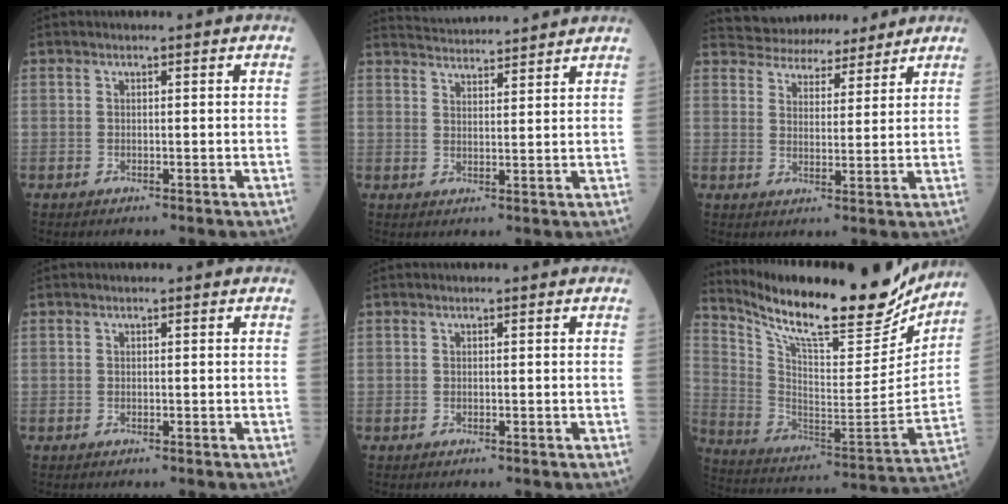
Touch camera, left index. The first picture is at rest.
{"total": 10.7, "force": [10.4, 0.1, 2.6], "torque": [-0.051, 0.024, 0.148]}
{"total": 10.7, "force": [10.0, 3.1, 1.9], "torque": [-0.026, 0.018, 0.147]}
{"total": 0.0}
{"total": 0.0}
{"total": 24.5, "force": [21.0, 4.6, 11.8], "torque": [-0.214, -0.040, 0.318]}